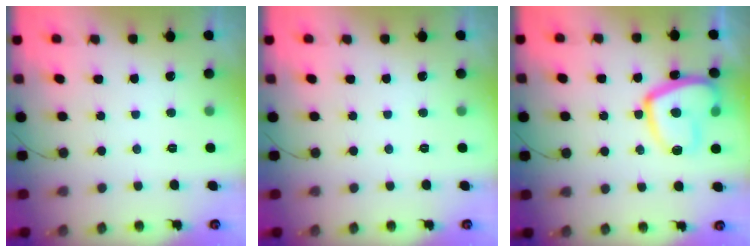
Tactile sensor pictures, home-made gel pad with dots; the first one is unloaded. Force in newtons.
{"total": 0.0}
{"total": 15.7, "press": 15.6, "slide": 1.5}